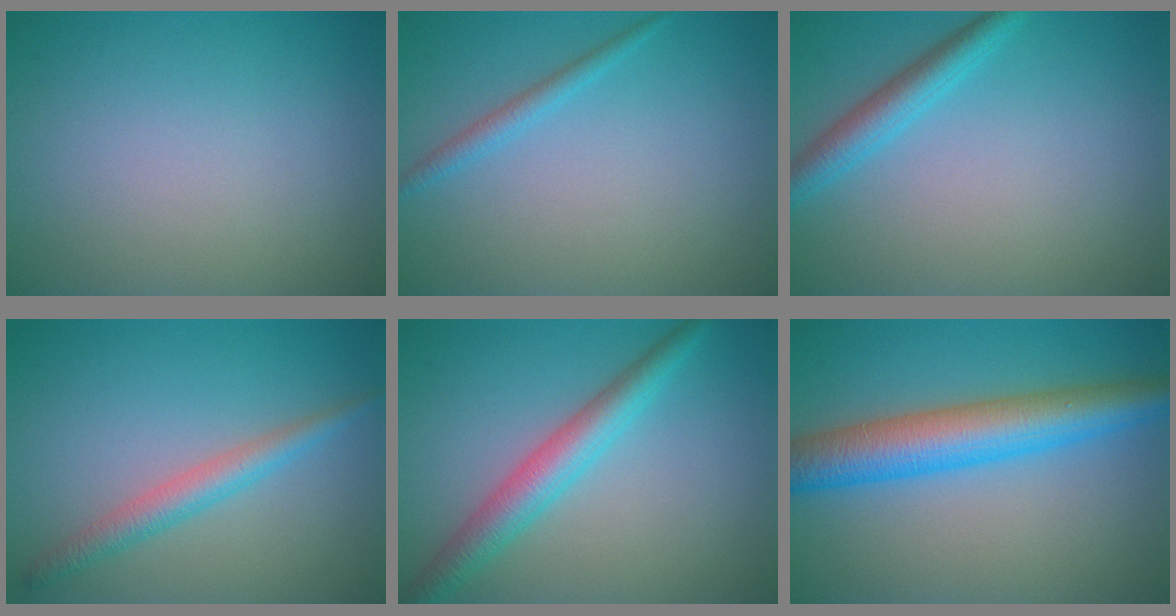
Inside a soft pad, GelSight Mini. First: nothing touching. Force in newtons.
{"total": 1.5, "press": 1.5, "slide": 0.1}
{"total": 3.0, "press": 2.9, "slide": 0.2}
{"total": 2.6, "press": 2.6, "slide": 0.1}
{"total": 4.2, "press": 4.2, "slide": 0.1}
{"total": 7.1, "press": 7.1, "slide": 0.0}